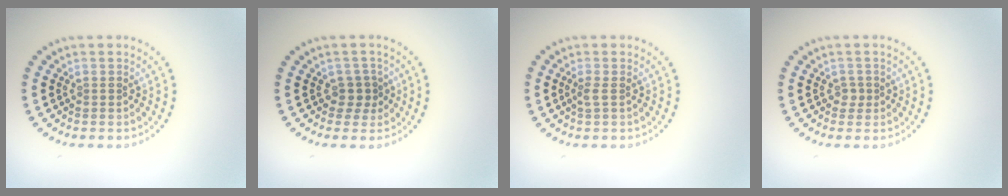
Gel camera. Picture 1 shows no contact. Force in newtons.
{"total": 1.7, "press": 1.3, "slide": 1.1}
{"total": 0.9, "press": 0.6, "slide": 0.6}
{"total": 0.9, "press": 0.7, "slide": 0.6}